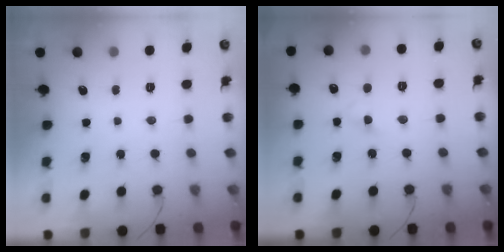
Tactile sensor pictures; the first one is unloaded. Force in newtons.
{"total": 3.0, "press": 2.7, "slide": 1.2}